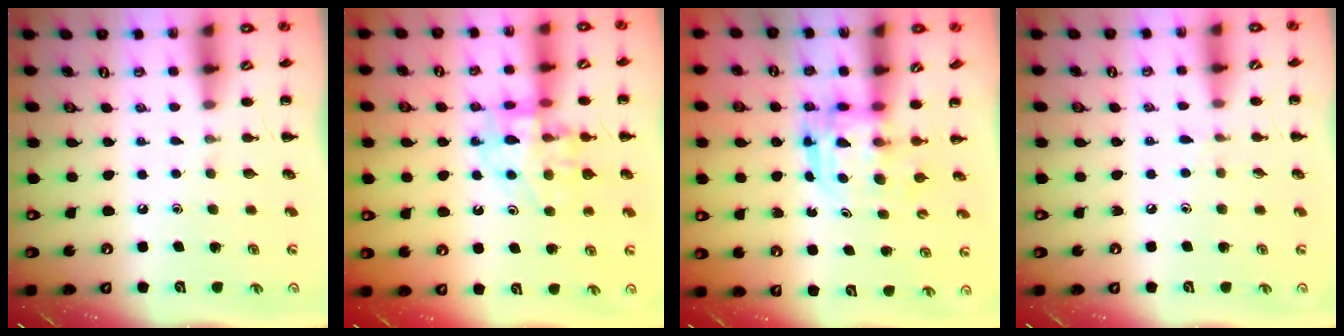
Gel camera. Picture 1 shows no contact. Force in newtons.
{"total": 13.9, "press": 13.7, "slide": 2.5}
{"total": 3.3, "press": 3.3, "slide": 0.2}
{"total": 4.8, "press": 4.3, "slide": 2.0}